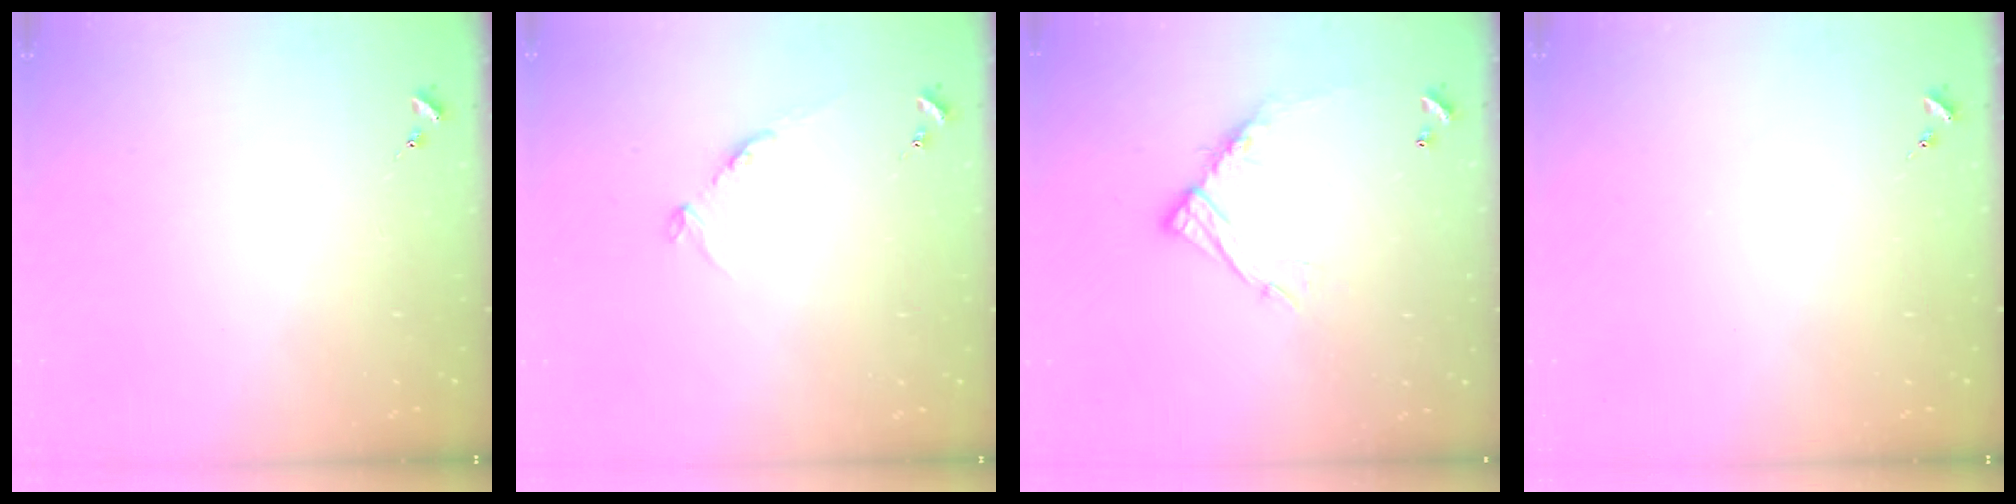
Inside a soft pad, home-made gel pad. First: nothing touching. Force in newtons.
{"total": 5.3, "press": 5.2, "slide": 0.7}
{"total": 12.8, "press": 12.8, "slide": 1.0}
{"total": 0.0}